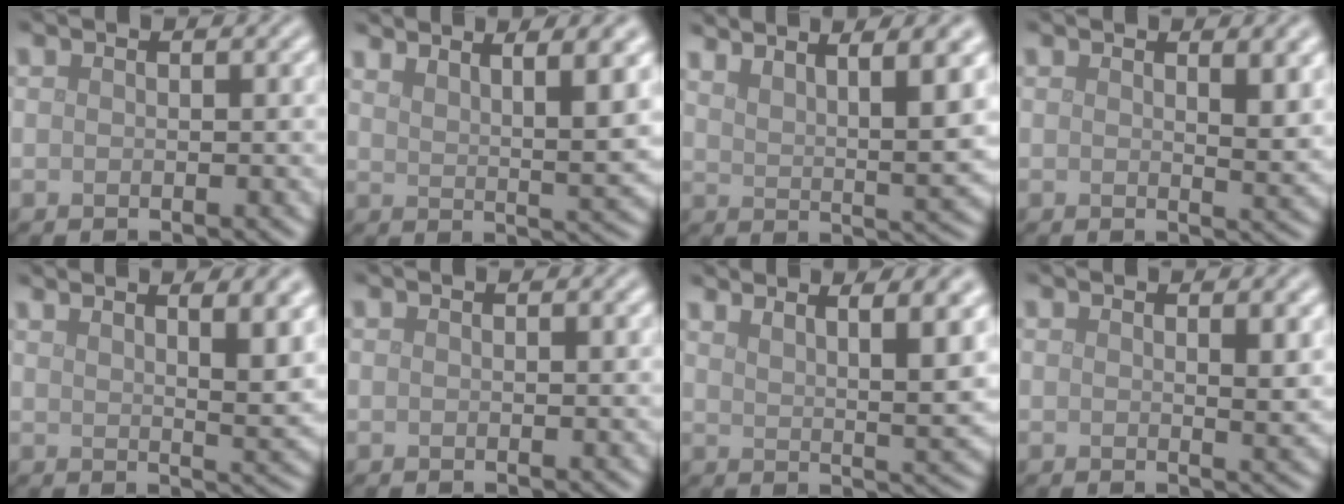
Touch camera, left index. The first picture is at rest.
{"total": 6.4, "force": [4.0, 1.6, 4.6], "torque": [-0.045, 0.008, 0.059]}
{"total": 7.7, "force": [5.0, 1.8, 5.6], "torque": [-0.060, 0.015, 0.069]}
{"total": 3.0, "force": [1.4, 0.9, 2.5], "torque": [-0.027, -0.004, 0.024]}
{"total": 8.0, "force": [4.4, 2.7, 6.1], "torque": [-0.049, 0.025, 0.044]}
{"total": 0.6, "force": [0.3, 0.1, 0.5], "torque": [-0.005, 0.002, 0.005]}
{"total": 6.9, "force": [4.1, 1.8, 5.2], "torque": [-0.045, 0.012, 0.051]}
{"total": 2.3, "force": [1.0, 0.6, 2.0], "torque": [-0.020, 0.000, 0.015]}